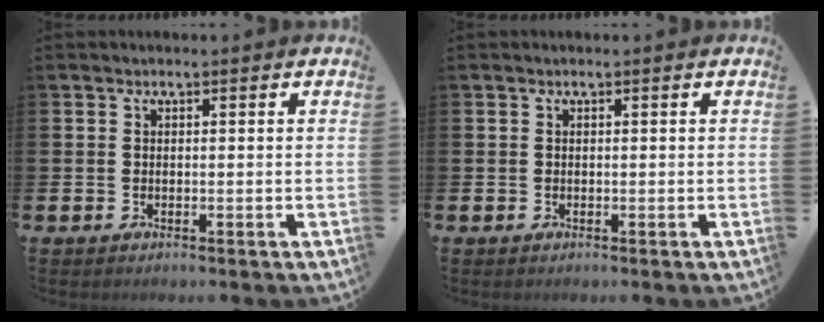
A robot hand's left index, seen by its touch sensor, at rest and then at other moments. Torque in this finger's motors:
{"motor_torque": [-0.04, 0.07, -0.01, -0.01]}